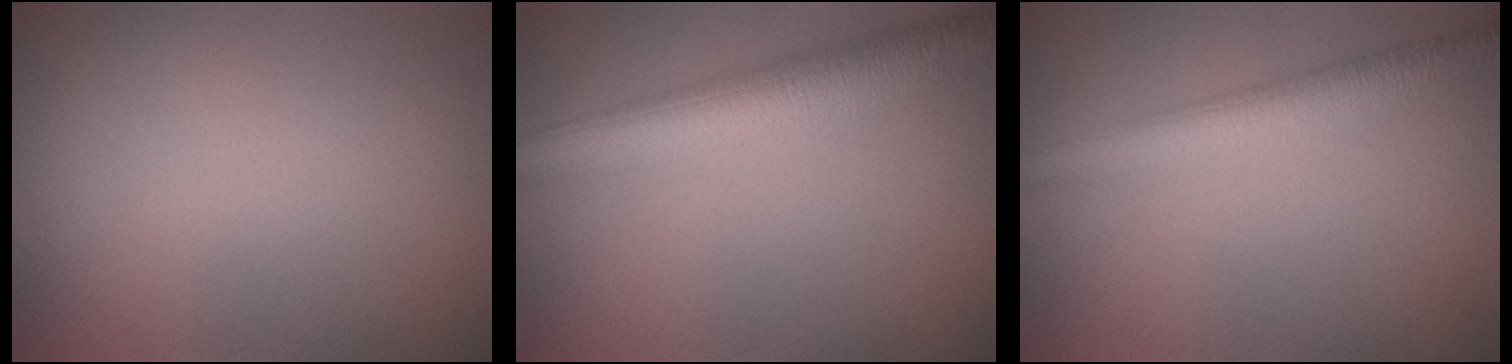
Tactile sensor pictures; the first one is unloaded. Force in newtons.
{"total": 7.1, "press": 7.1, "slide": 0.0}
{"total": 4.5, "press": 4.5, "slide": 0.2}